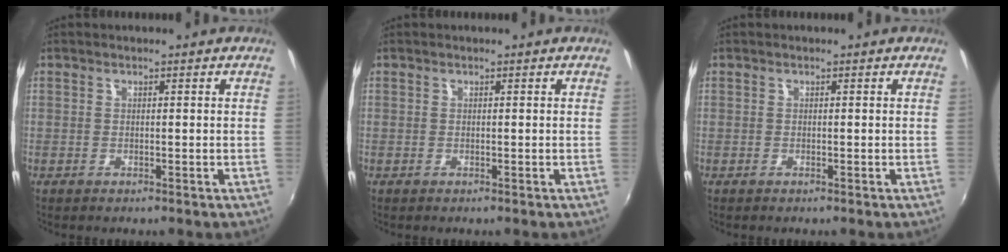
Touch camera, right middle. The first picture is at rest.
{"total": 0.0}
{"total": 0.0}